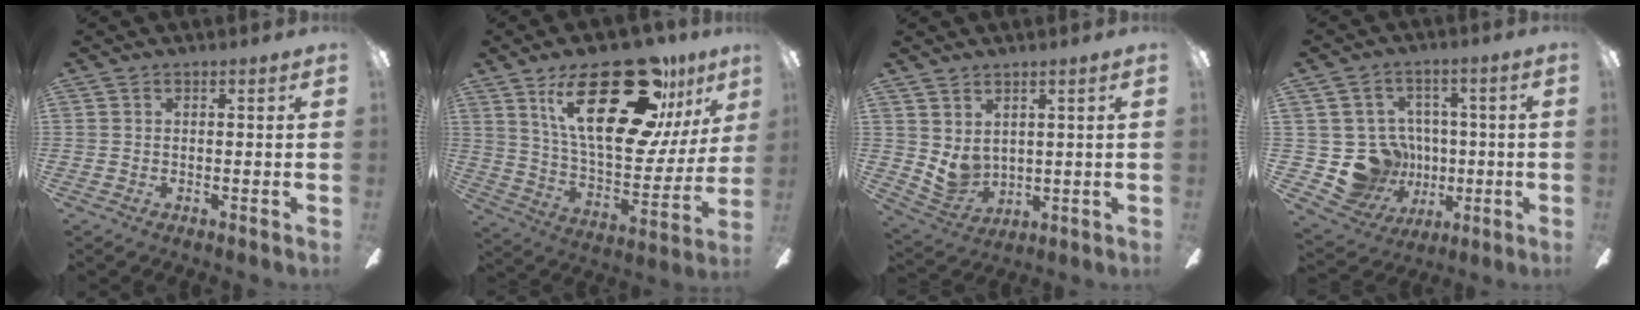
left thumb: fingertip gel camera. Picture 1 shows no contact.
{"total": 31.7, "force": [17.8, 12.5, 23.0], "torque": [-0.372, -0.098, 0.297]}
{"total": 5.6, "force": [3.1, 4.0, 2.2], "torque": [-0.062, -0.023, 0.063]}
{"total": 13.8, "force": [-2.1, 13.1, 3.6], "torque": [-0.102, 0.011, -0.010]}